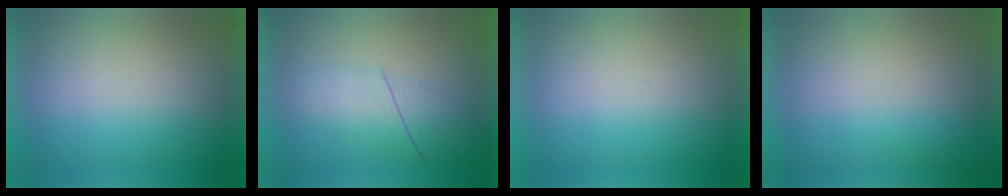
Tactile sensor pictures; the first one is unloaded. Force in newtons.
{"total": 2.3}
{"total": 0.0}
{"total": 1.0}